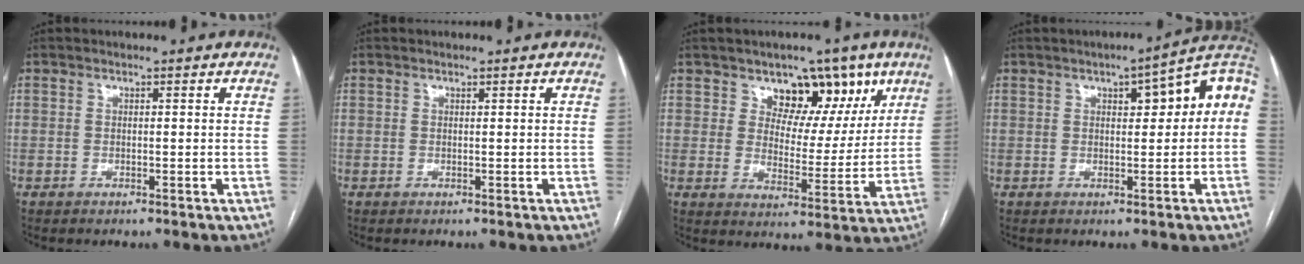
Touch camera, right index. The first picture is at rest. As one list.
[{"total": 0.0}, {"total": 10.0, "force": [5.9, 6.5, 4.7], "torque": [-0.046, 0.009, 0.089]}, {"total": 9.3, "force": [1.9, 2.3, 8.8], "torque": [-0.116, 0.039, 0.020]}]